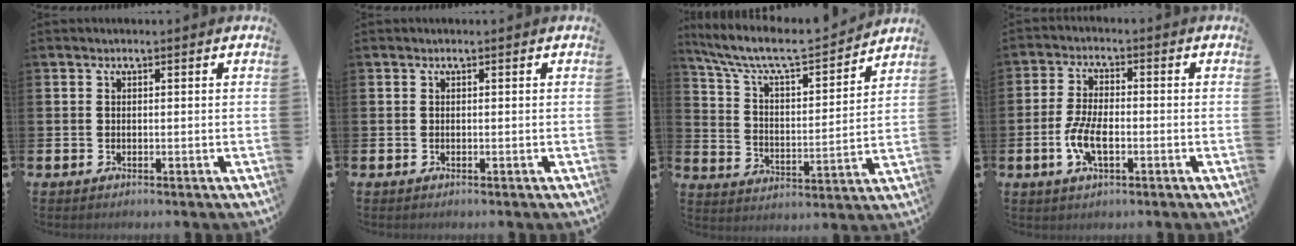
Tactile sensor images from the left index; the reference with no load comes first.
{"total": 0.0}
{"total": 8.7, "force": [7.8, 1.8, 3.3], "torque": [-0.101, -0.052, 0.131]}
{"total": 5.7, "force": [-1.5, 2.4, 4.9], "torque": [-0.096, -0.003, -0.033]}